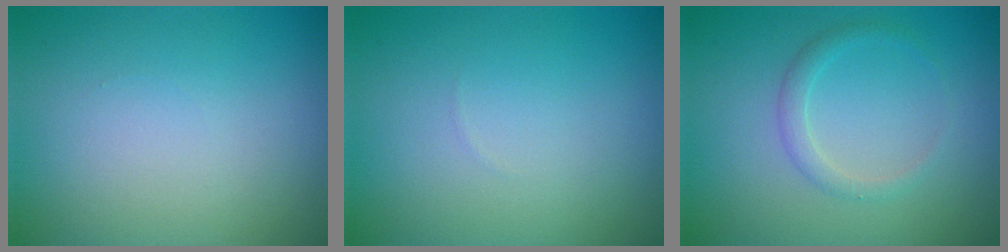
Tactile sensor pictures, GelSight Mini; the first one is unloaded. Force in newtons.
{"total": 0.0}
{"total": 1.5, "press": 1.5, "slide": 0.0}